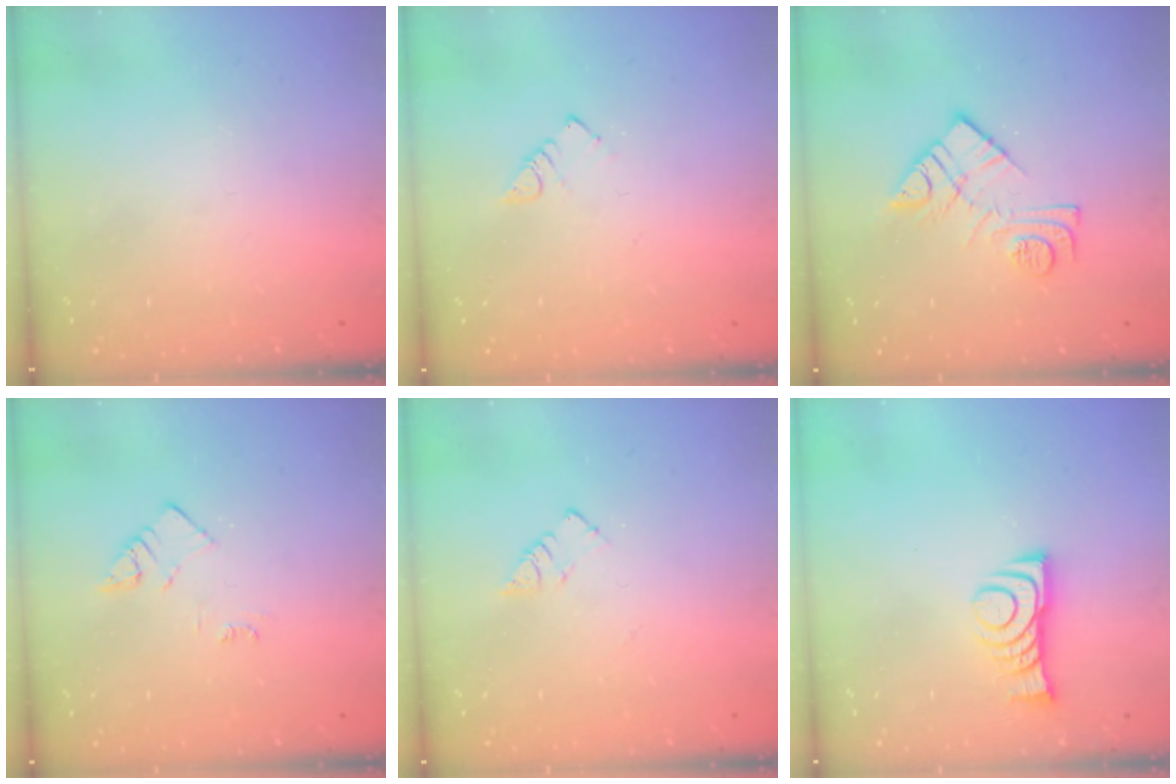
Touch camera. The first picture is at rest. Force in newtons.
{"total": 2.8, "press": 2.8, "slide": 0.3}
{"total": 12.1, "press": 12.0, "slide": 0.8}
{"total": 3.7, "press": 3.6, "slide": 0.6}
{"total": 3.8, "press": 3.8, "slide": 0.5}
{"total": 9.8, "press": 9.8, "slide": 0.5}